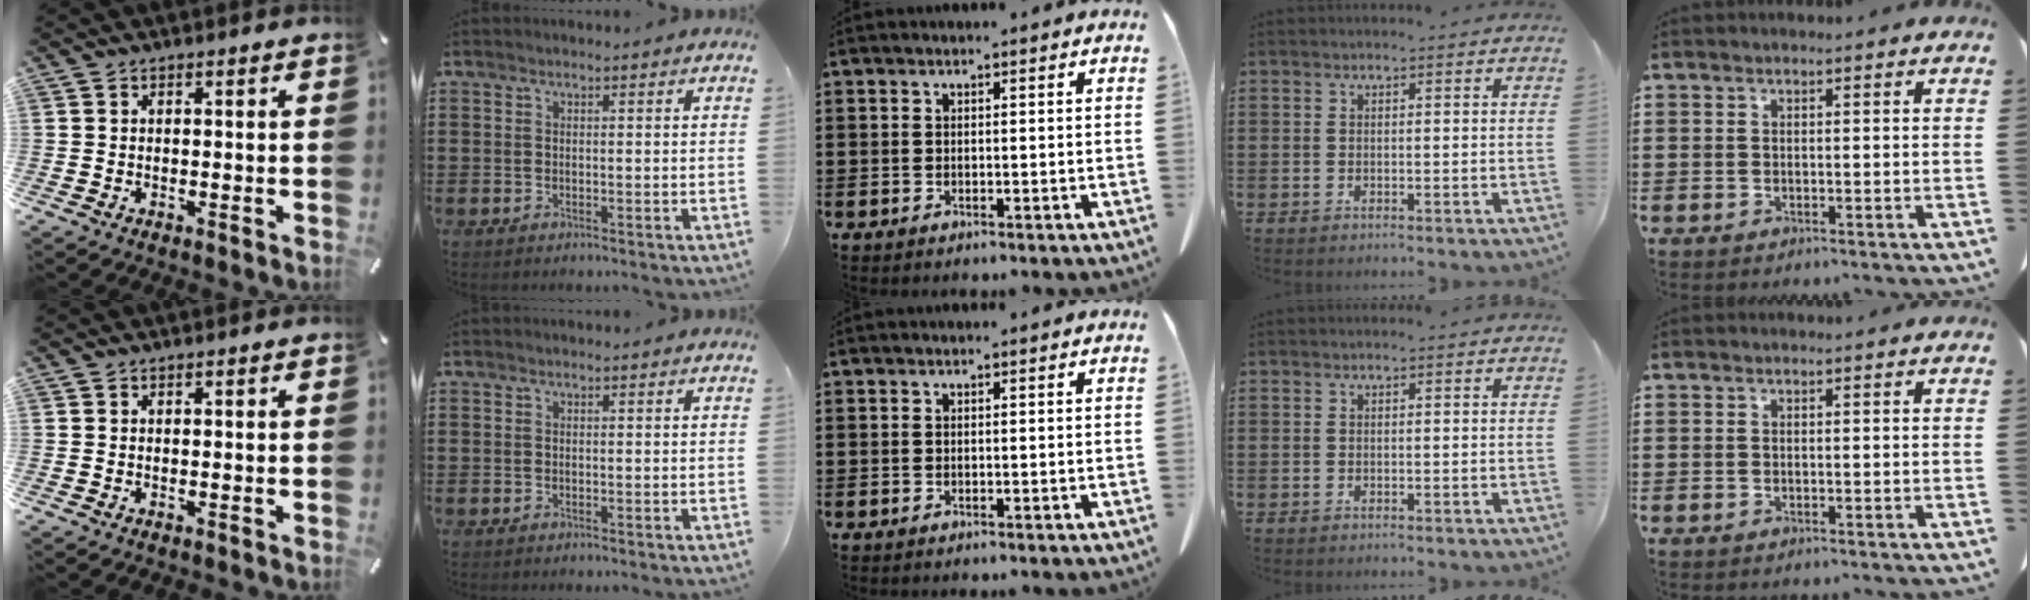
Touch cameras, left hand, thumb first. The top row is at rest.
{}